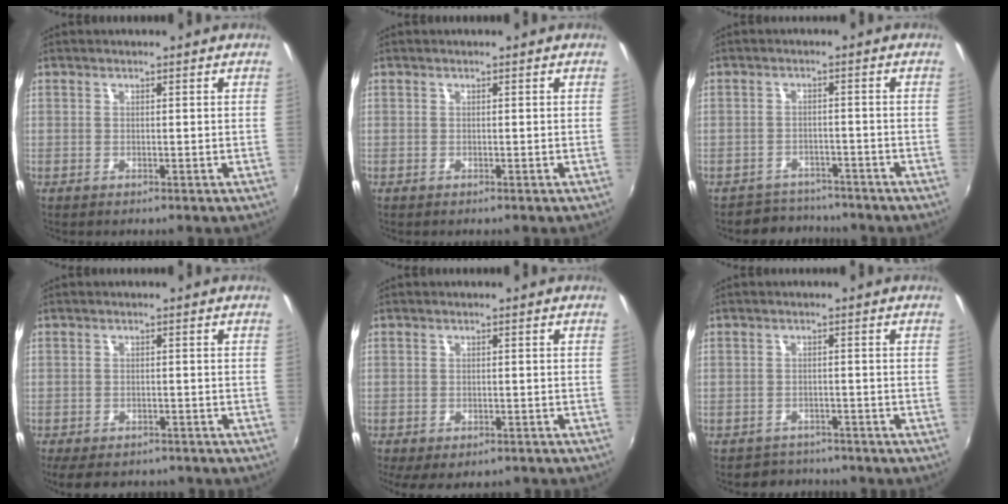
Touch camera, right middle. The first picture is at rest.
{"total": 0.0}
{"total": 5.9, "force": [-5.3, 2.5, 0.0], "torque": [-0.014, 0.009, -0.083]}
{"total": 7.8, "force": [-6.1, 3.3, 3.5], "torque": [-0.078, -0.023, -0.091]}
{"total": 5.9, "force": [-3.9, 2.8, 3.3], "torque": [-0.073, -0.030, -0.056]}
{"total": 4.2, "force": [-3.7, 2.0, -0.1], "torque": [-0.011, 0.000, -0.060]}